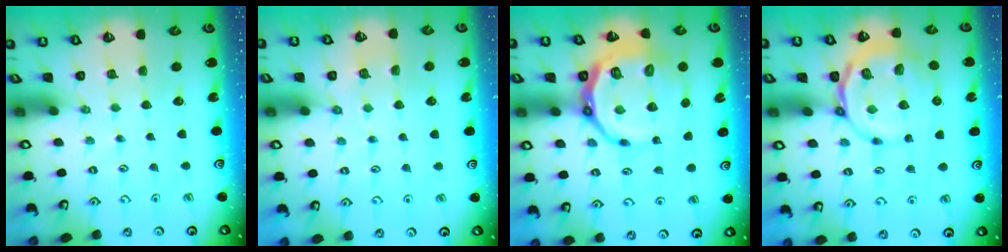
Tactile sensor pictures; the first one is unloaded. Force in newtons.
{"total": 3.4, "press": 3.2, "slide": 1.1}
{"total": 16.4, "press": 15.9, "slide": 3.8}
{"total": 9.9, "press": 9.7, "slide": 1.8}